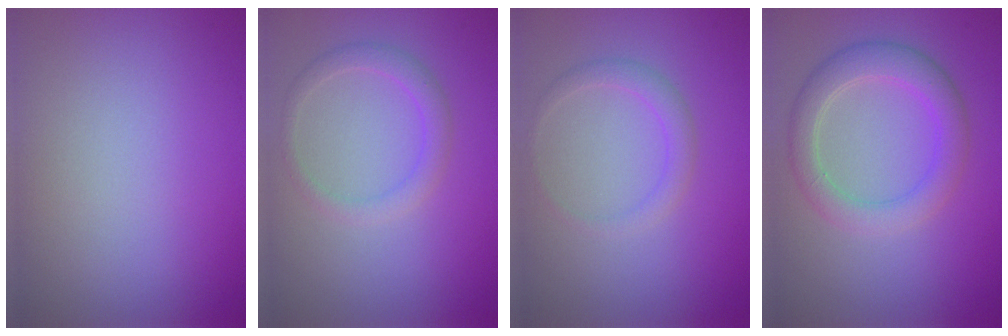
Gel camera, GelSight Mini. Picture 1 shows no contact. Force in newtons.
{"total": 1.9, "press": 1.9, "slide": 0.1}
{"total": 1.6, "press": 1.6, "slide": 0.1}
{"total": 3.8, "press": 3.8, "slide": 0.2}